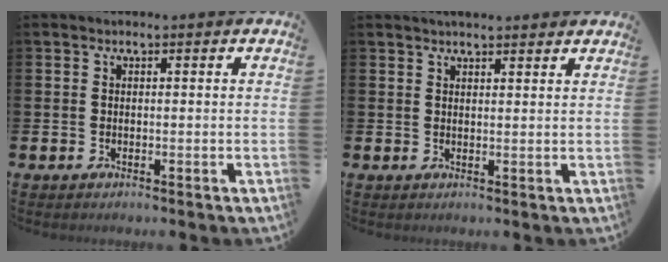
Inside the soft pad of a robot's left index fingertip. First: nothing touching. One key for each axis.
{"total": 2.7, "fx": 2.6, "fy": 0.4, "fz": 0.5, "tx": -0.009, "ty": -0.007, "tz": 0.046}